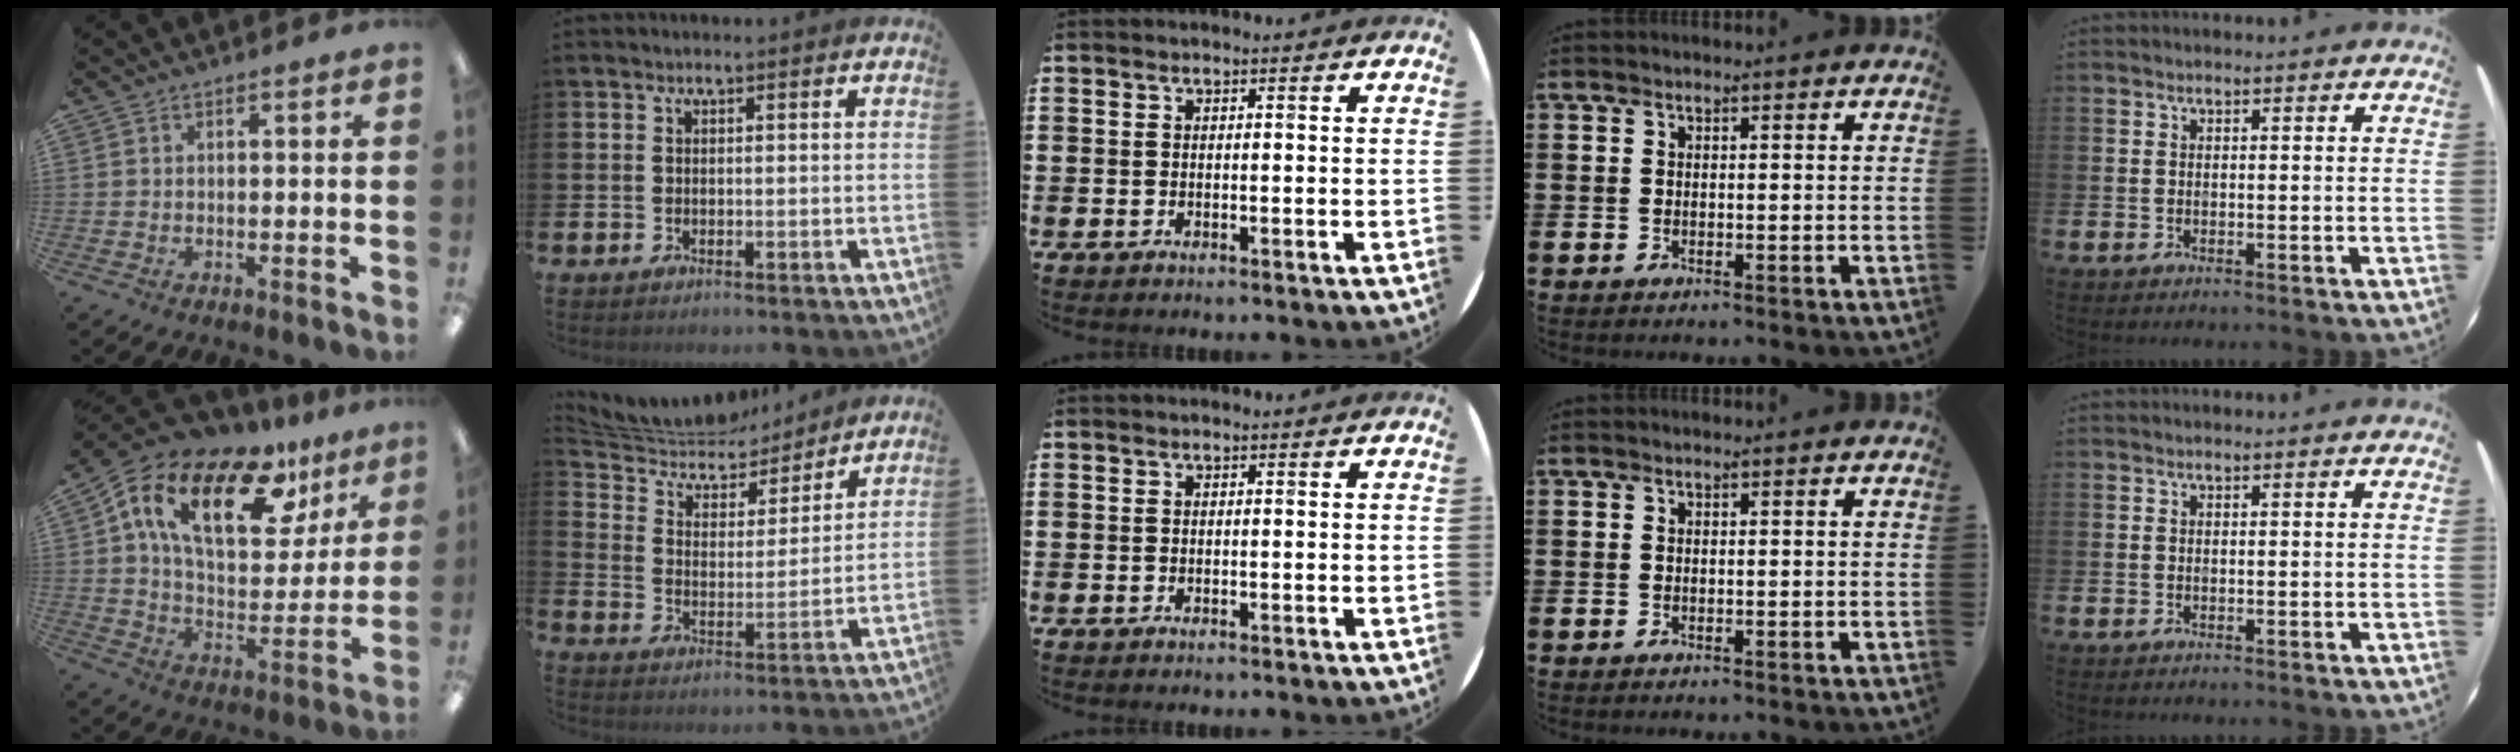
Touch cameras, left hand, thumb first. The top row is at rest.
{"thumb": {"total": 21.0, "force": [11.9, 10.1, 14.1], "torque": [-0.254, -0.057, 0.205]}, "index": {"total": 7.7, "force": [7.1, 2.7, 1.5], "torque": [-0.063, -0.054, 0.122]}}